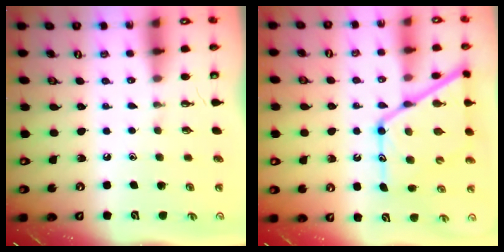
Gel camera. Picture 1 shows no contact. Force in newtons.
{"total": 19.0, "press": 18.9, "slide": 1.7}